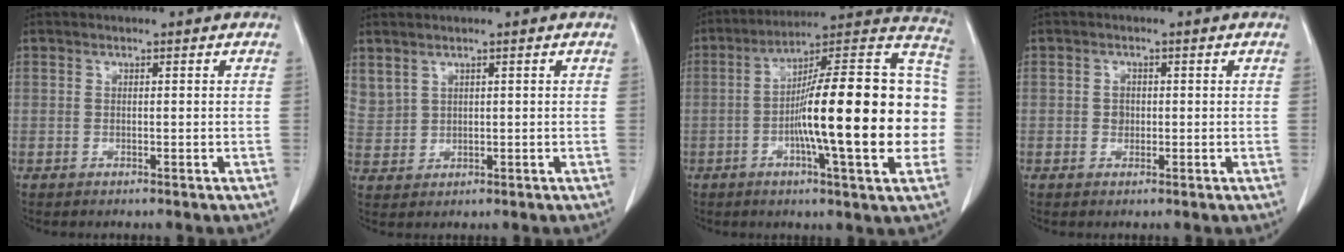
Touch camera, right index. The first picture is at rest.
{"total": 4.0, "force": [2.9, 2.4, 1.3], "torque": [-0.031, 0.005, 0.072]}
{"total": 24.5, "force": [-3.0, 2.9, 24.1], "torque": [-0.290, 0.029, -0.050]}
{"total": 1.6, "force": [0.0, 1.4, 0.8], "torque": [-0.013, 0.002, 0.001]}